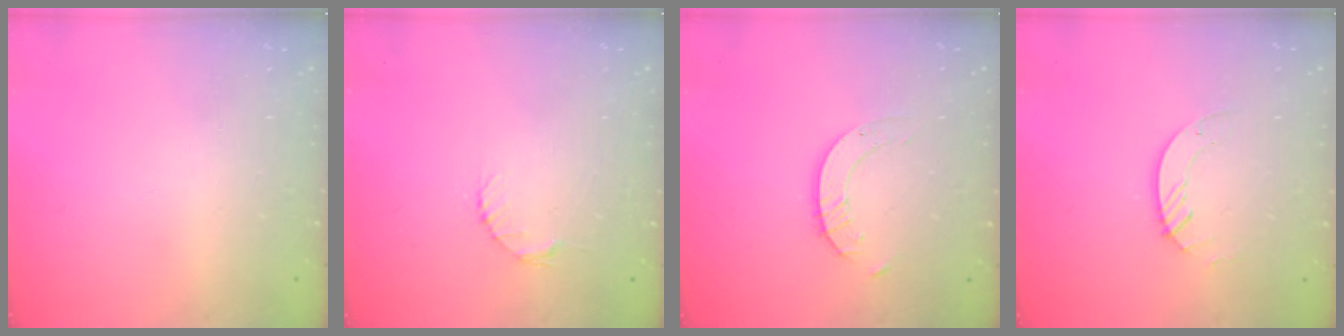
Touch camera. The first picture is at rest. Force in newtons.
{"total": 2.7, "press": 2.7, "slide": 0.4}
{"total": 2.1, "press": 2.1, "slide": 0.2}
{"total": 2.8, "press": 2.8, "slide": 0.3}